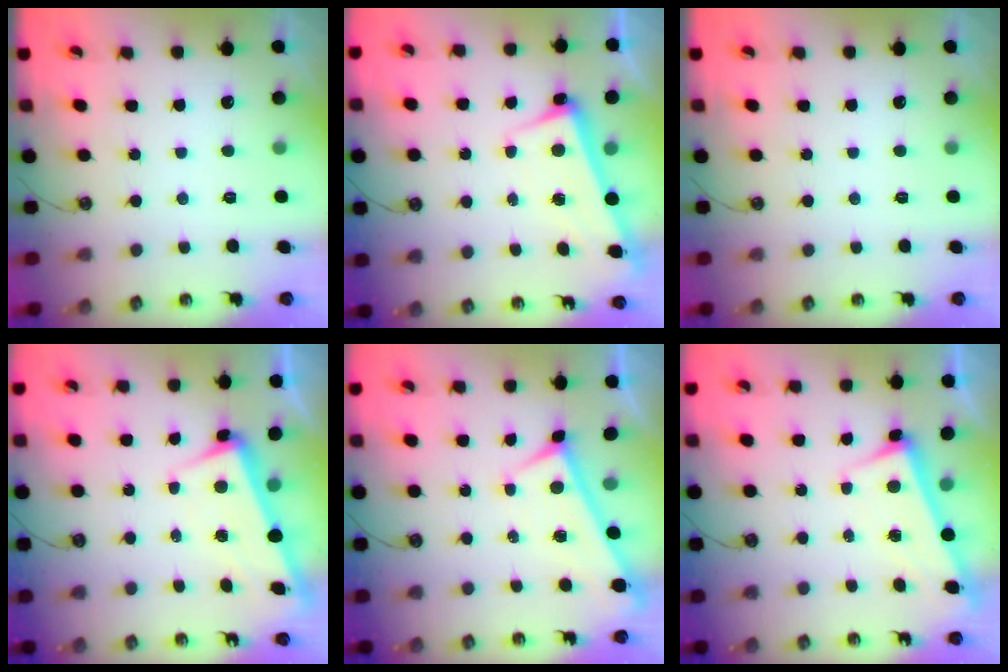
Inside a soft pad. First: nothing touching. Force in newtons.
{"total": 2.8, "press": 2.6, "slide": 1.0}
{"total": 0.0}
{"total": 3.0, "press": 2.9, "slide": 0.9}
{"total": 0.0}
{"total": 2.9, "press": 2.8, "slide": 0.5}